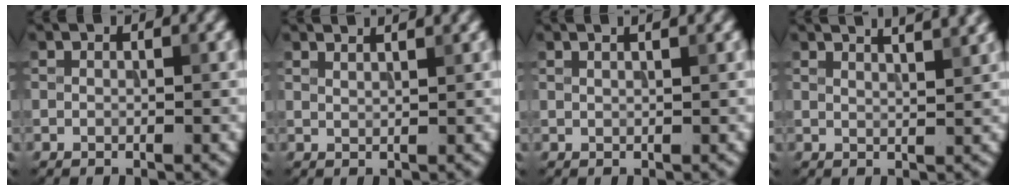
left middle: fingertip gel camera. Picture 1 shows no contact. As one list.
[{"total": 2.9, "force": [2.3, 1.0, 1.4], "torque": [0.000, 0.015, 0.009]}, {"total": 2.5, "force": [1.6, 1.0, 1.6], "torque": [-0.007, 0.007, -0.002]}, {"total": 5.3, "force": [4.1, 1.9, 2.9], "torque": [-0.005, 0.038, 0.019]}]